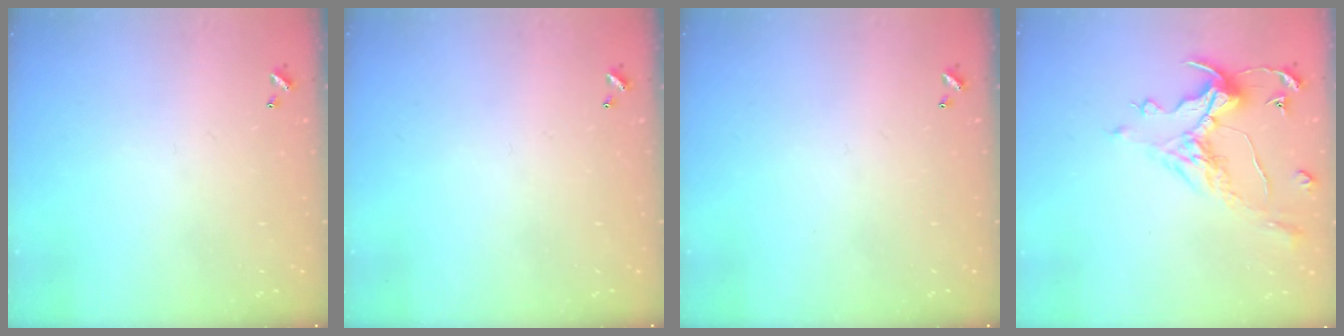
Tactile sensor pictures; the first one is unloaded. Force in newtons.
{"total": 0.0}
{"total": 0.0}
{"total": 1.0, "press": 0.2, "slide": 1.0}